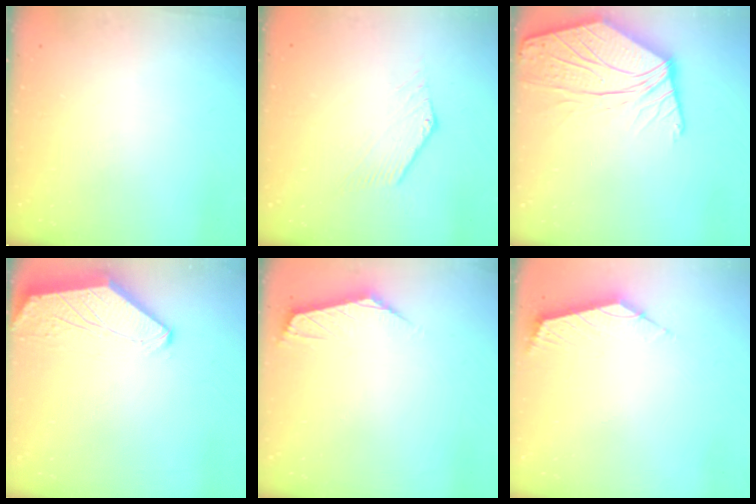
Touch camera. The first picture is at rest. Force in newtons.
{"total": 0.5, "press": 0.5, "slide": 0.2}
{"total": 10.7, "press": 10.6, "slide": 1.8}
{"total": 0.0}
{"total": 0.9, "press": 0.9, "slide": 0.2}
{"total": 2.5, "press": 2.4, "slide": 0.6}